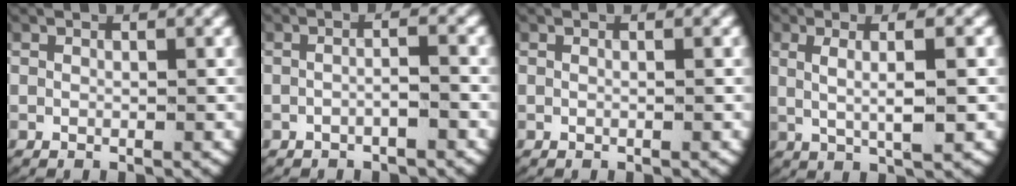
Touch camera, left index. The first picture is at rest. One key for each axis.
{"total": 1.7, "fx": -0.7, "fy": 0.1, "fz": 1.6, "tx": -0.026, "ty": -0.001, "tz": -0.014}
{"total": 0.0}
{"total": 5.1, "fx": 1.5, "fy": 1.3, "fz": 4.7, "tx": -0.075, "ty": 0.011, "tz": 0.028}